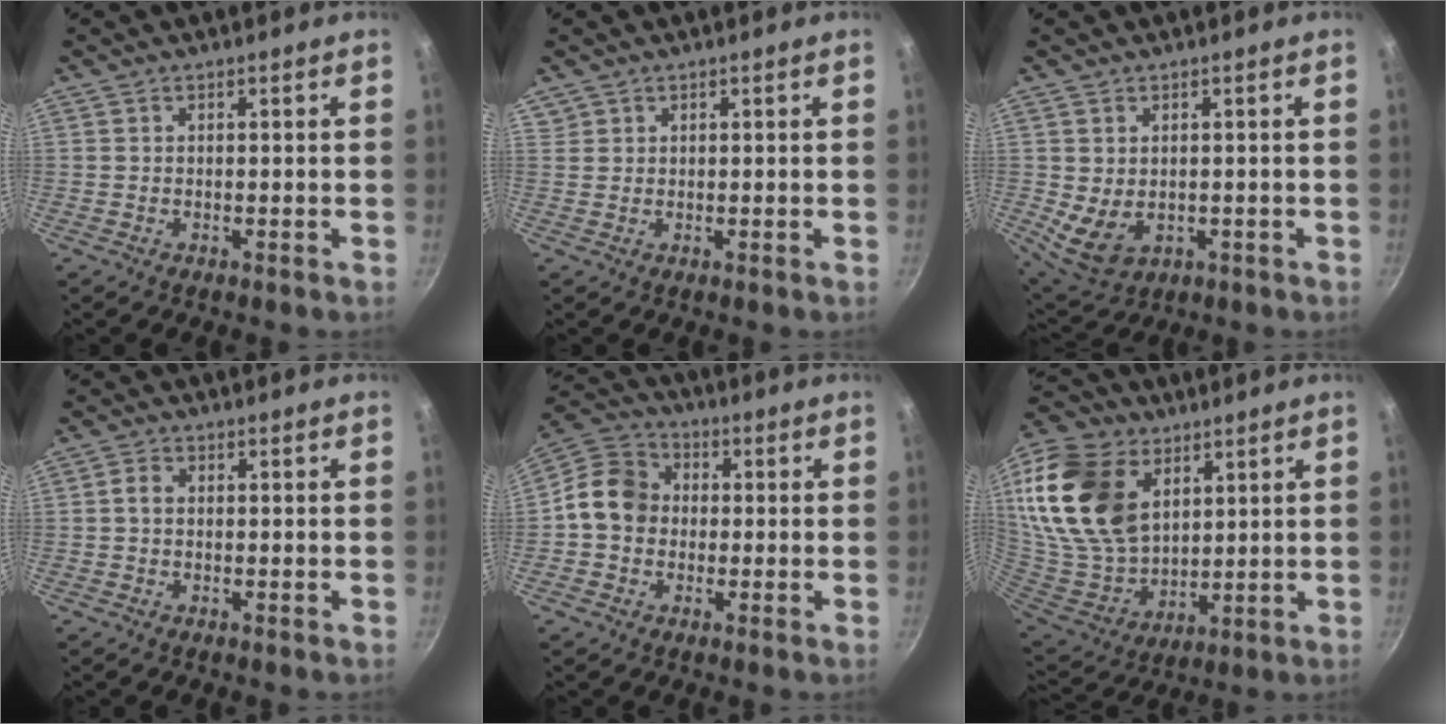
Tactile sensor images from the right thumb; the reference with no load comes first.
{"total": 1.4, "force": [0.8, 1.1, 0.2], "torque": [0.009, 0.011, 0.016]}
{"total": 6.6, "force": [-0.2, 4.8, 4.5], "torque": [-0.074, -0.015, 0.016]}
{"total": 2.1, "force": [0.0, 1.6, 1.4], "torque": [-0.025, 0.006, -0.002]}
{"total": 9.2, "force": [-0.7, 8.0, 4.6], "torque": [-0.051, 0.023, -0.034]}
{"total": 25.1, "force": [10.1, 16.5, 16.0], "torque": [-0.307, -0.033, 0.202]}